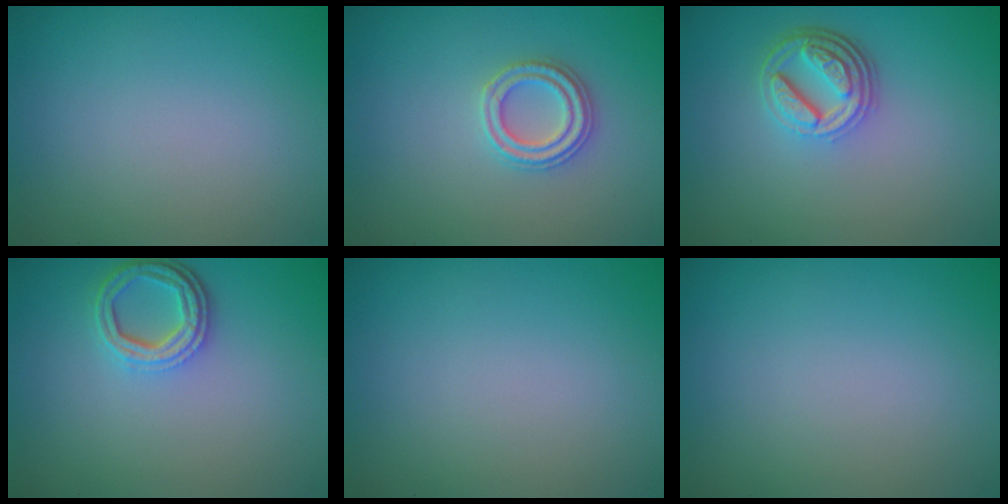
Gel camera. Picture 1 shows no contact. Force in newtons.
{"total": 2.4, "press": 2.4, "slide": 0.2}
{"total": 4.4, "press": 3.4, "slide": 2.9}
{"total": 3.6, "press": 2.8, "slide": 2.3}
{"total": 0.0}
{"total": 0.0}